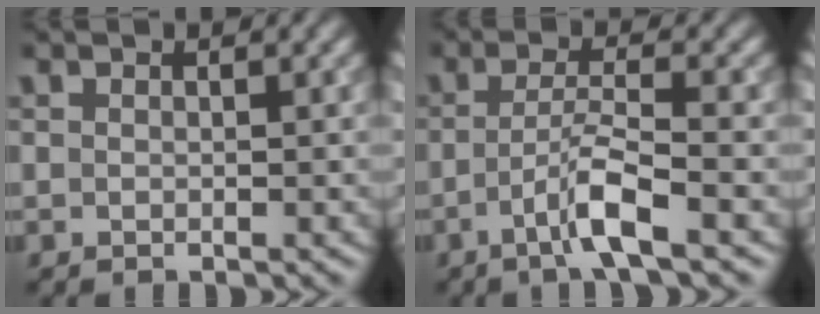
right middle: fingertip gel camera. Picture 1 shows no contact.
{"total": 3.8, "force": [-1.8, 0.4, 3.4], "torque": [-0.061, 0.011, -0.043]}